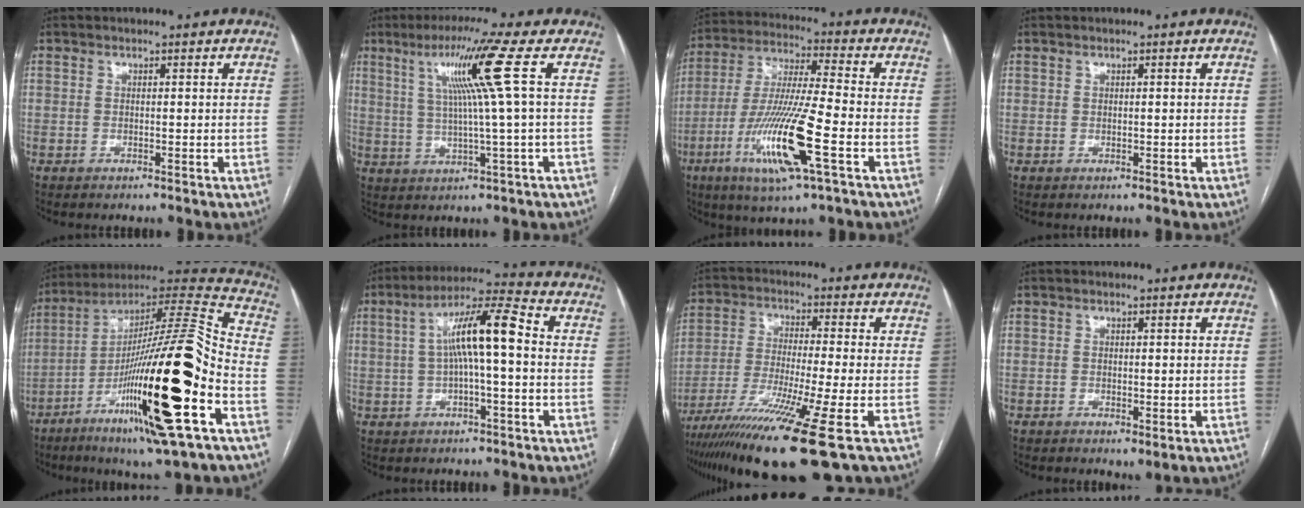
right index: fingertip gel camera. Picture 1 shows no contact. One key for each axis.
{"total": 10.0, "fx": 3.2, "fy": -2.5, "fz": 9.1, "tx": -0.158, "ty": 0.011, "tz": 0.063}
{"total": 15.9, "fx": -5.8, "fy": 0.6, "fz": 14.8, "tx": -0.302, "ty": -0.021, "tz": -0.109}
{"total": 0.0}
{"total": 28.9, "fx": -10.0, "fy": 2.2, "fz": 27.0, "tx": -0.441, "ty": -0.032, "tz": -0.170}
{"total": 10.3, "fx": 0.5, "fy": 1.1, "fz": 10.3, "tx": -0.183, "ty": 0.028, "tz": 0.005}
{"total": 16.2, "fx": -9.8, "fy": -0.9, "fz": 12.9, "tx": -0.234, "ty": -0.046, "tz": -0.172}
{"total": 1.9, "fx": -0.5, "fy": 1.0, "fz": 1.6, "tx": -0.023, "ty": -0.004, "tz": 0.000}